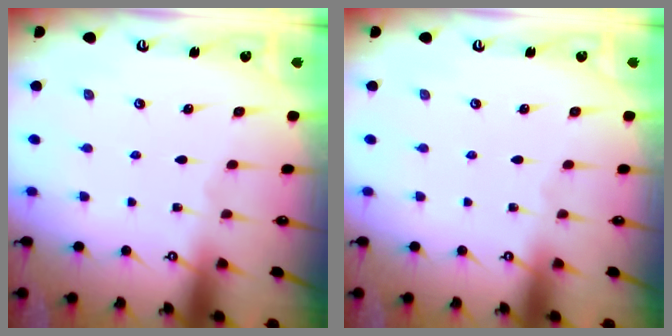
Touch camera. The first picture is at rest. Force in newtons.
{"total": 0.0}